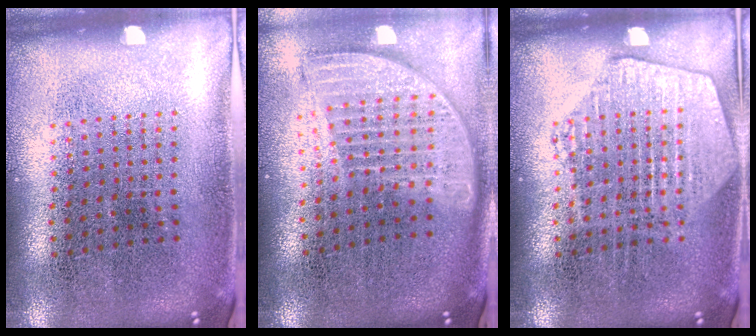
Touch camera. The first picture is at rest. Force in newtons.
{"total": 1.8, "press": 1.5, "slide": 1.0}
{"total": 2.4, "press": 2.4, "slide": 0.3}